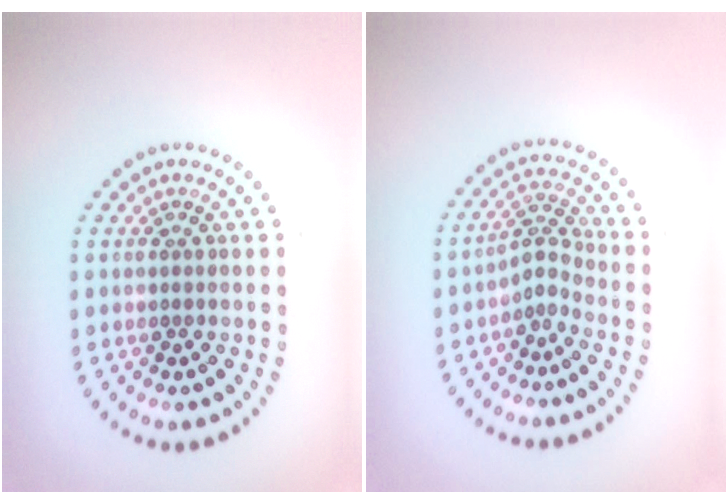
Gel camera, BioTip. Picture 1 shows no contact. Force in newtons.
{"total": 2.1, "press": 1.5, "slide": 1.6}